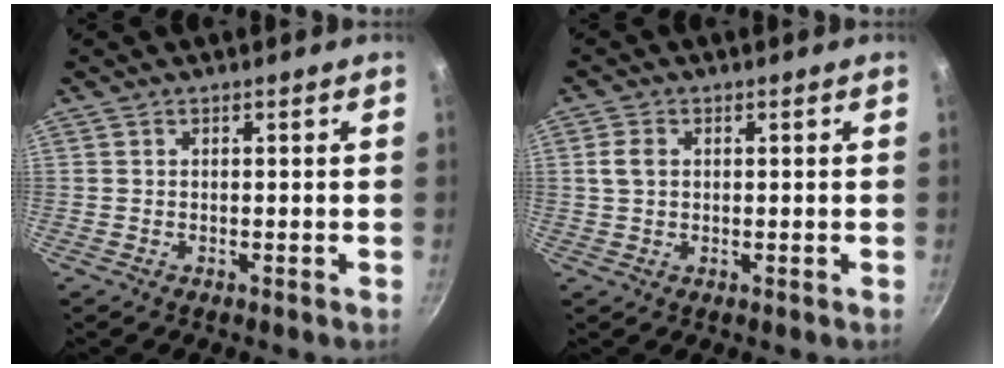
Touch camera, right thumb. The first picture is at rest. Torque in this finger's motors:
{"motor_torque": [0.16, 0.15, 0.45, 0.42, 0.10]}